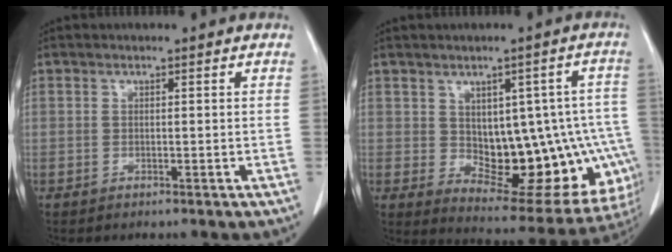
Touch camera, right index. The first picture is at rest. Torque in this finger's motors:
{"motor_torque": [0.47, -0.16, 0.25, 0.03]}